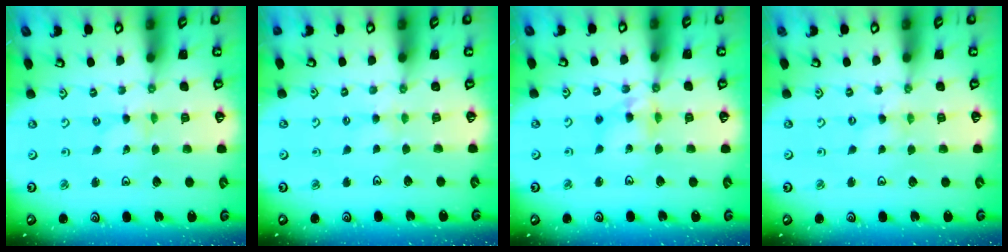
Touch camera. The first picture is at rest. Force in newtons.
{"total": 1.6, "press": 1.5, "slide": 0.4}
{"total": 9.0, "press": 8.9, "slide": 0.8}
{"total": 0.0}